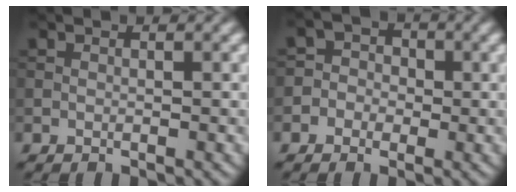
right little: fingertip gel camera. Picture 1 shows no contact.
{"total": 3.2, "force": [-0.7, 3.0, 0.8], "torque": [0.010, 0.019, -0.039]}